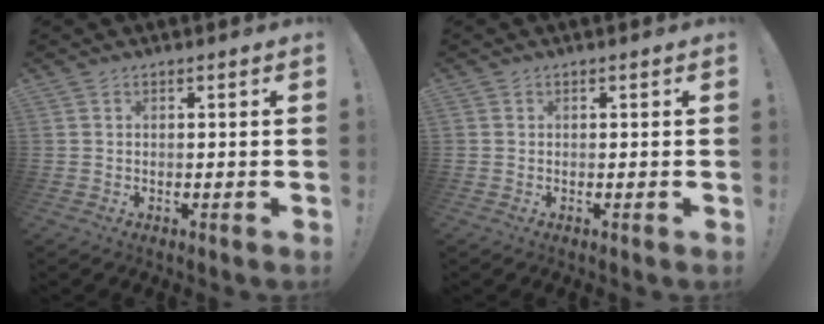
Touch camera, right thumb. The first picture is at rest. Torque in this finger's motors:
{"motor_torque": [0.15, -0.07, -0.09, 0.33, 0.10]}